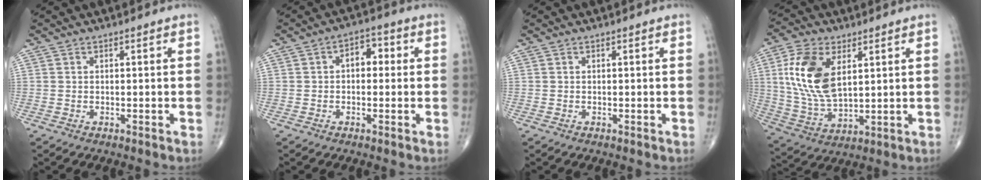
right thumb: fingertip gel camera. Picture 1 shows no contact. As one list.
[{"total": 5.0, "force": [0.5, 3.2, 3.8], "torque": [-0.033, 0.017, -0.002]}, {"total": 0.0}, {"total": 14.6, "force": [4.3, 7.9, 11.5], "torque": [-0.228, -0.015, 0.092]}]